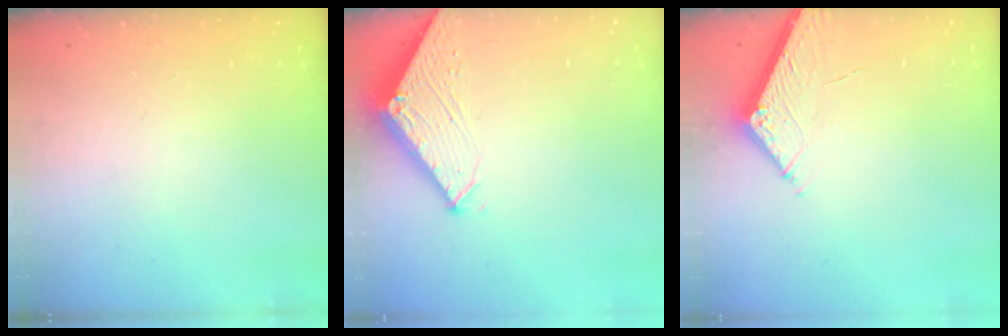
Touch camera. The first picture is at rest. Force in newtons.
{"total": 2.8, "press": 2.8, "slide": 0.3}
{"total": 5.1, "press": 5.0, "slide": 0.5}